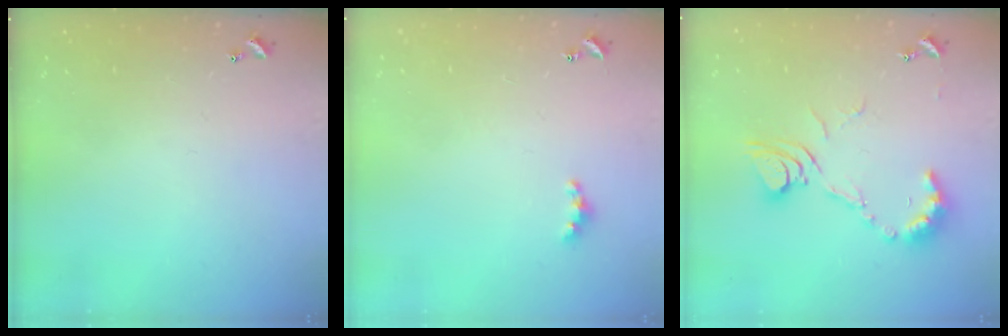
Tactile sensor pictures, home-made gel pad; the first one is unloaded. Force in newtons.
{"total": 4.1, "press": 4.1, "slide": 0.4}
{"total": 10.4, "press": 10.3, "slide": 0.9}